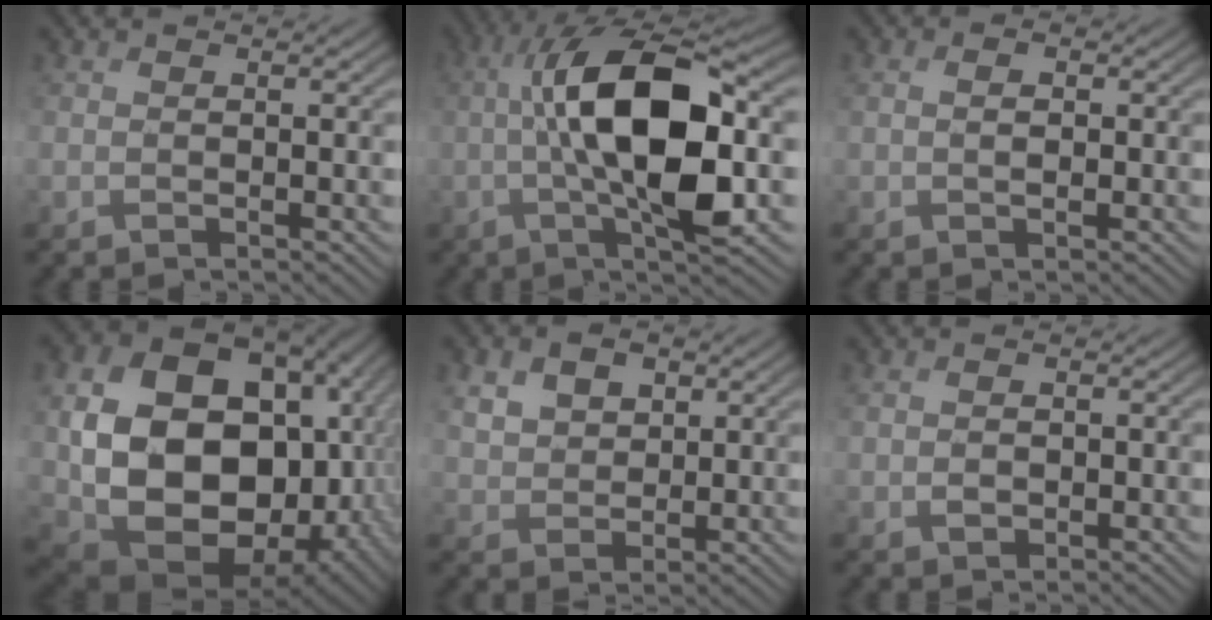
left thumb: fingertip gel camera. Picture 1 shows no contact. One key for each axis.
{"total": 14.9, "fx": -0.1, "fy": 5.5, "fz": 13.9, "tx": -0.250, "ty": 0.006, "tz": -0.003}
{"total": 2.0, "fx": 0.3, "fy": 1.2, "fz": 1.6, "tx": -0.016, "ty": 0.001, "tz": -0.003}
{"total": 20.6, "fx": 0.7, "fy": 15.1, "fz": 14.1, "tx": -0.302, "ty": -0.057, "tz": 0.063}
{"total": 5.6, "fx": 2.5, "fy": 3.9, "fz": 3.1, "tx": -0.075, "ty": 0.001, "tz": 0.043}
{"total": 1.7, "fx": -0.1, "fy": 1.3, "fz": 1.1, "tx": -0.025, "ty": 0.000, "tz": 0.000}